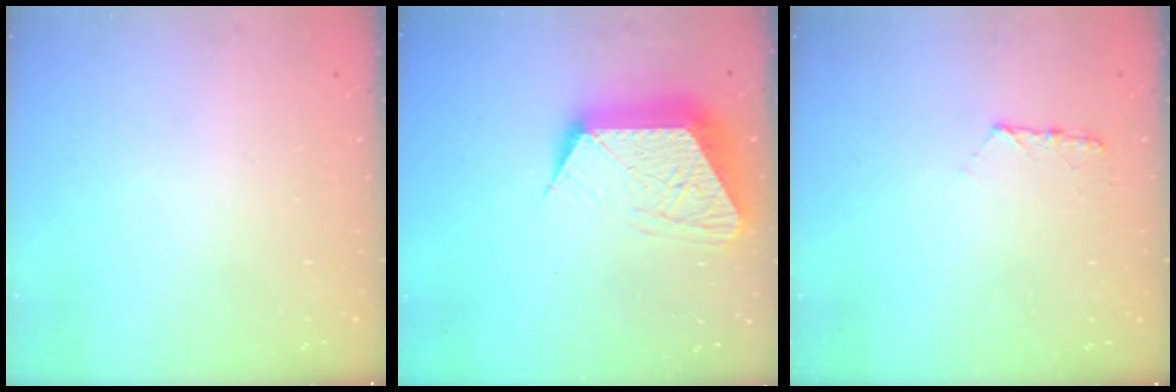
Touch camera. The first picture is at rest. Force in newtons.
{"total": 16.4, "press": 16.3, "slide": 1.1}
{"total": 6.4, "press": 6.4, "slide": 0.6}